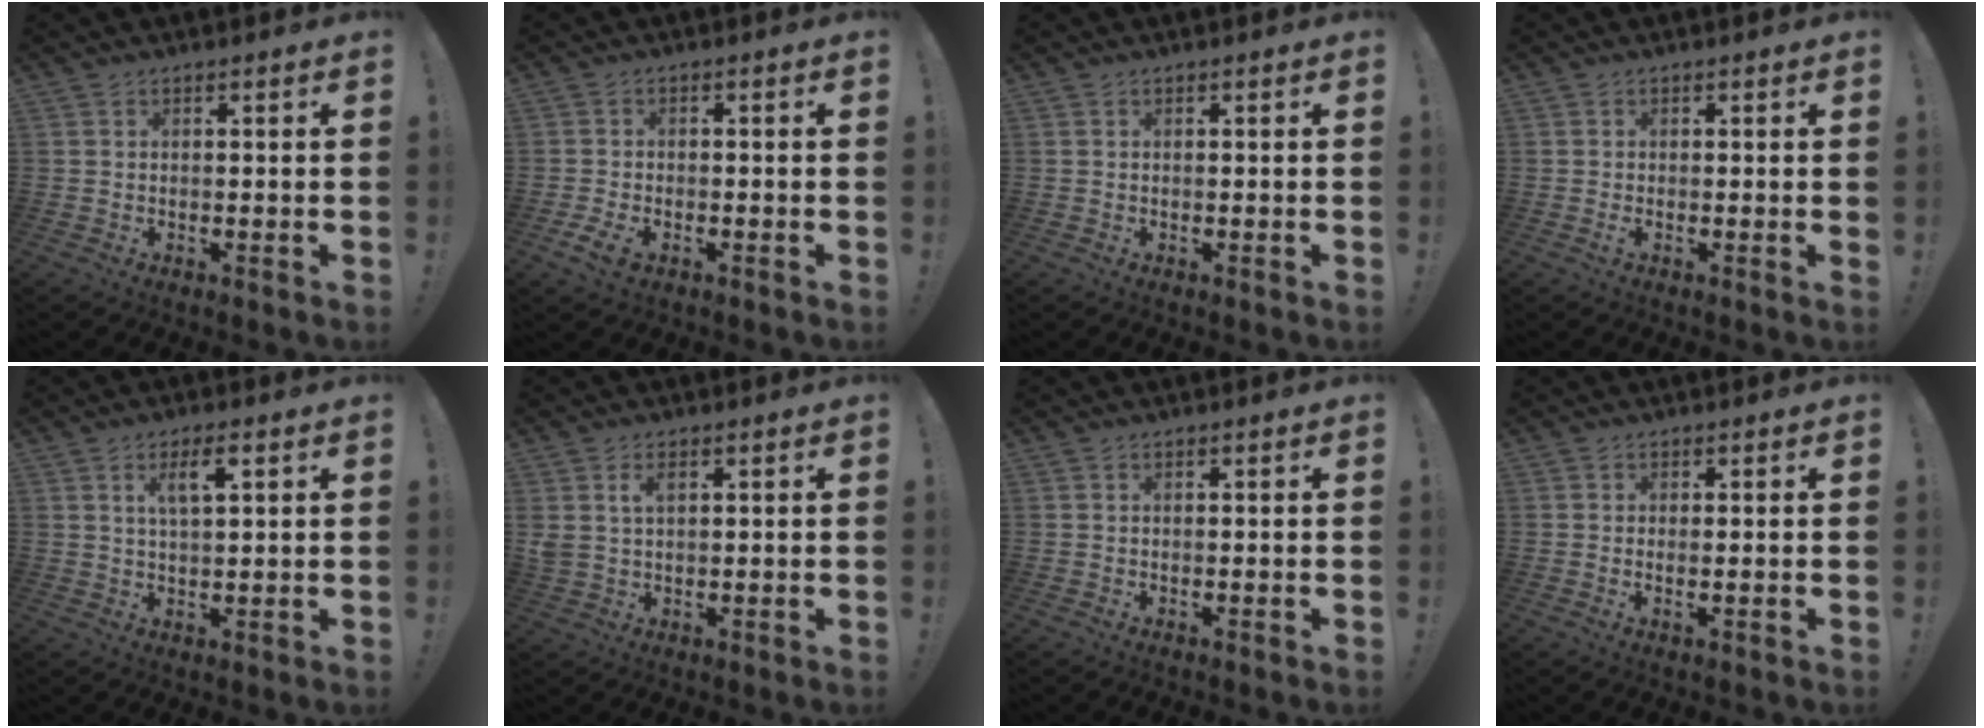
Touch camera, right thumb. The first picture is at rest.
{"total": 4.6, "force": [-2.3, 2.4, 3.3], "torque": [-0.079, 0.002, -0.041]}
{"total": 0.0}
{"total": 1.2, "force": [0.2, 0.1, 1.2], "torque": [-0.020, -0.002, 0.002]}
{"total": 5.7, "force": [2.4, 1.6, 4.9], "torque": [-0.082, -0.004, 0.036]}
{"total": 3.9, "force": [1.6, 2.1, 2.9], "torque": [-0.052, 0.000, 0.029]}
{"total": 0.0}
{"total": 1.0, "force": [0.3, -0.2, 1.0], "torque": [-0.009, -0.008, 0.002]}